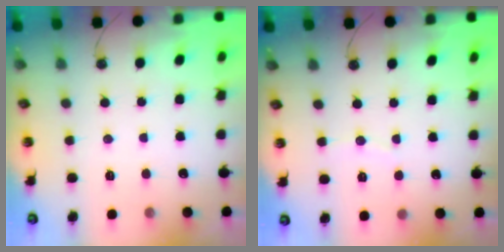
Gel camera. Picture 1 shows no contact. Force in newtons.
{"total": 3.8, "press": 3.8, "slide": 0.5}